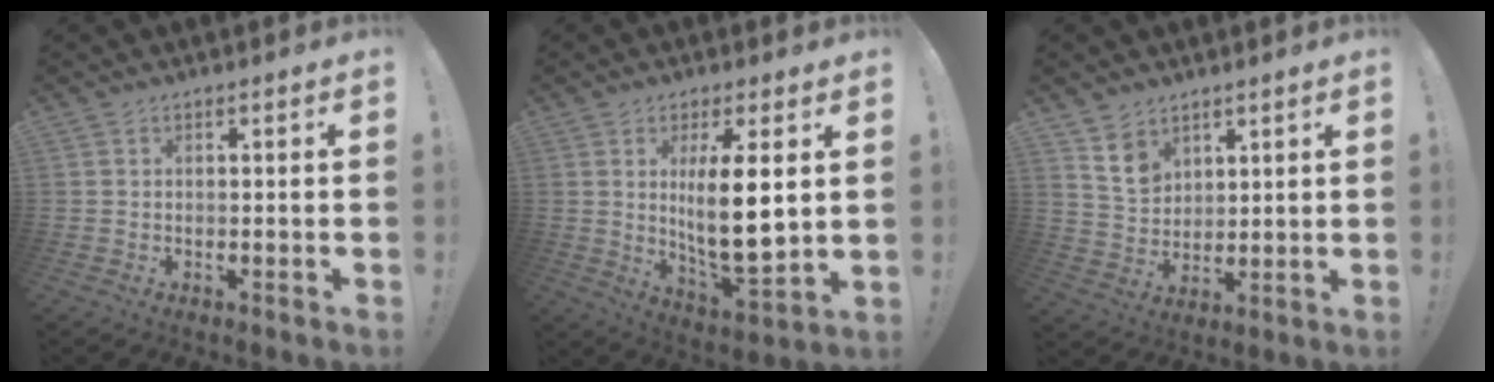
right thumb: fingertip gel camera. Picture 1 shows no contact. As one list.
[{"total": 13.3, "force": [3.0, 3.7, 12.4], "torque": [-0.210, -0.031, 0.040]}, {"total": 8.6, "force": [5.8, 5.9, 2.5], "torque": [-0.038, -0.034, 0.114]}]